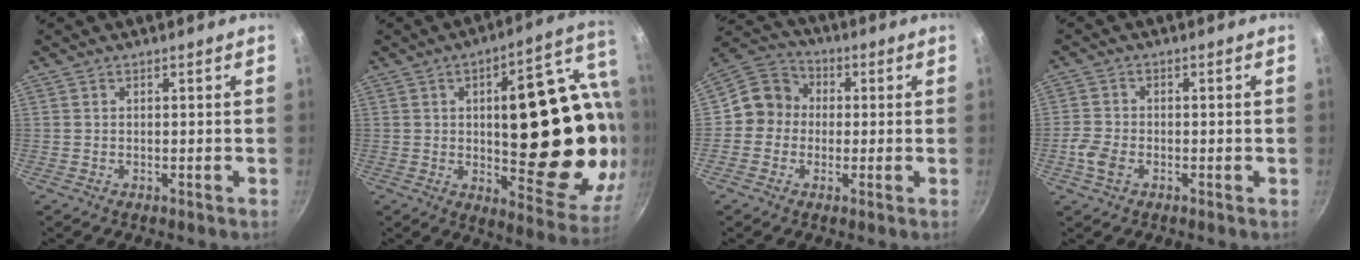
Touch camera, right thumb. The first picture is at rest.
{"total": 30.5, "force": [0.5, 12.9, 27.6], "torque": [-0.328, 0.002, 0.019]}
{"total": 8.1, "force": [-0.3, 7.7, 2.7], "torque": [-0.008, 0.022, -0.029]}
{"total": 4.1, "force": [-1.7, 2.7, 2.7], "torque": [-0.057, 0.008, -0.036]}